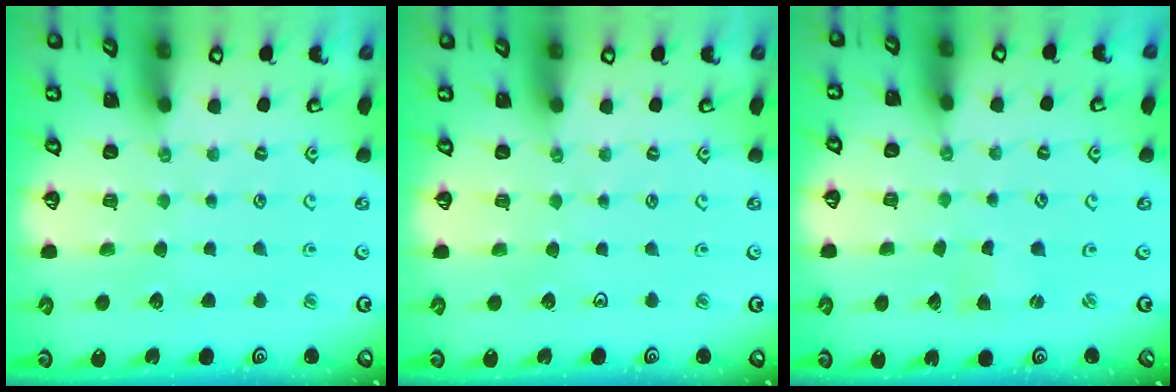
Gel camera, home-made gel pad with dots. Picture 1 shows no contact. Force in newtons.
{"total": 0.0}
{"total": 1.3, "press": 1.3, "slide": 0.2}